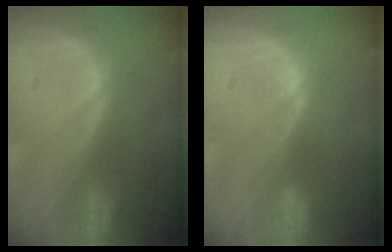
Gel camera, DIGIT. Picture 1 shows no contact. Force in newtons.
{"total": 1.3, "press": 1.1, "slide": 0.8}